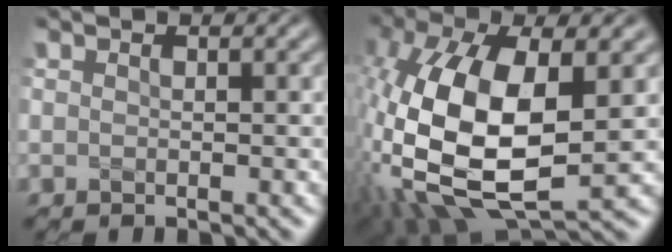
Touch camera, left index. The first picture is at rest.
{"total": 14.0, "force": [0.8, 6.9, 12.2], "torque": [-0.281, -0.009, 0.017]}